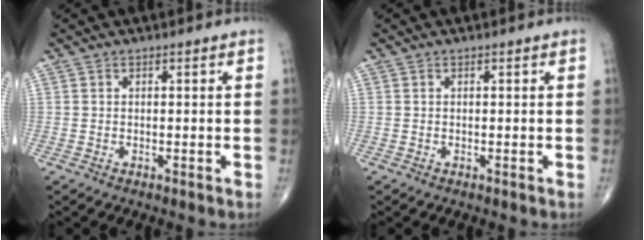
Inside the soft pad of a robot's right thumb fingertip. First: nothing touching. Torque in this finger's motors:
{"motor_torque": [0.00, 0.00, 0.08, 0.08, 0.01]}